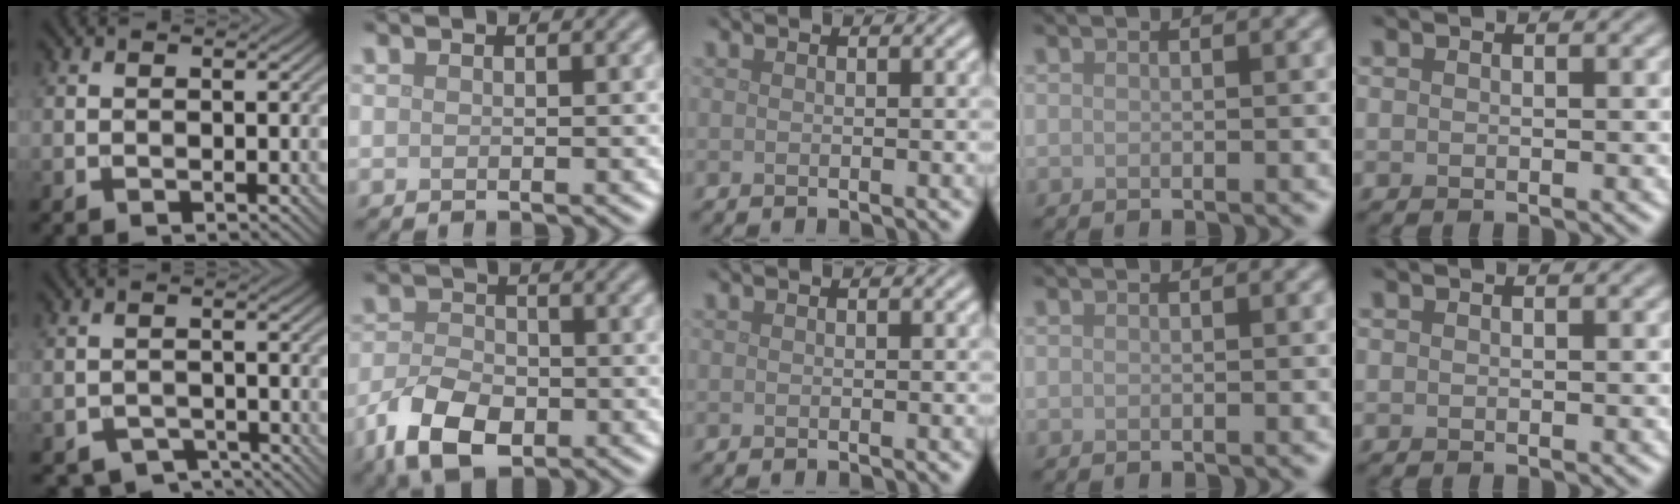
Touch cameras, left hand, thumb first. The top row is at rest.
{"thumb": {"total": 3.8, "force": [-3.2, 1.7, 1.1], "torque": [-0.014, -0.009, -0.053]}, "index": {"total": 6.5, "force": [-3.1, 3.8, 4.2], "torque": [-0.090, -0.007, -0.062]}}